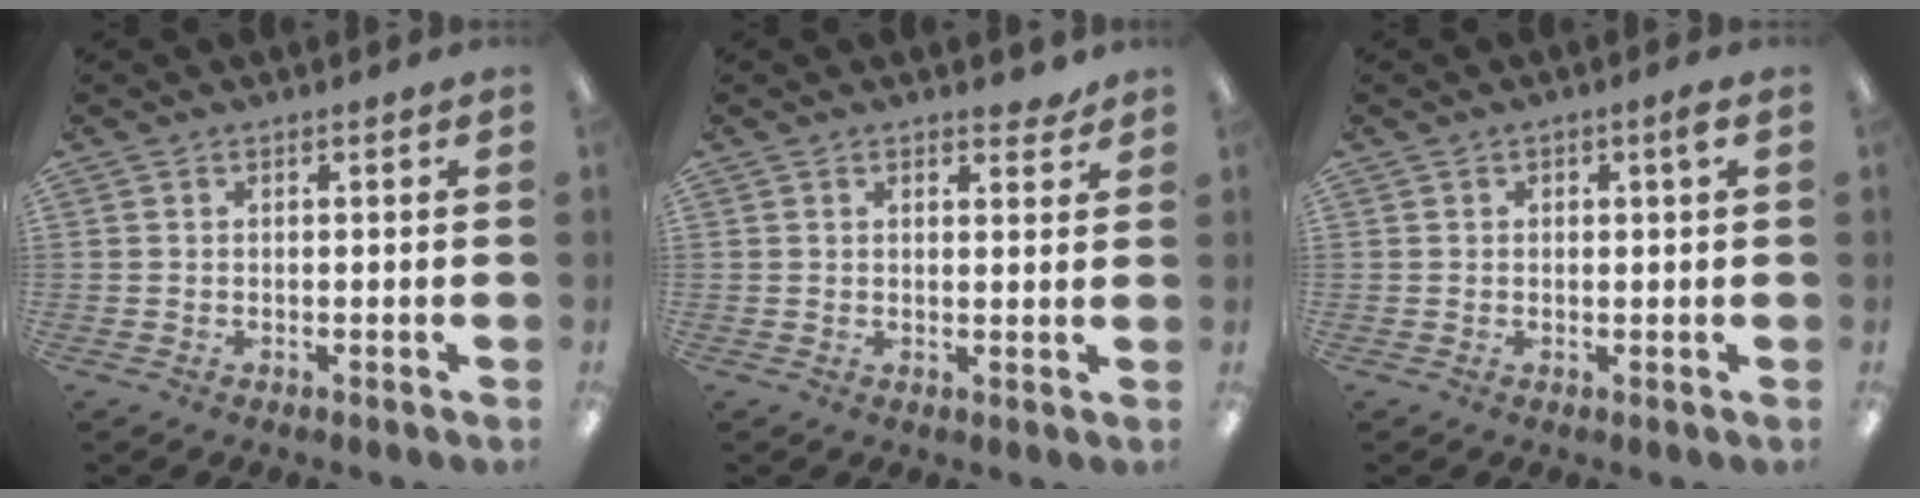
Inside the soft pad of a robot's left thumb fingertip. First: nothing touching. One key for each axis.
{"total": 2.4, "fx": 1.9, "fy": 1.0, "fz": 1.1, "tx": -0.008, "ty": -0.006, "tz": 0.032}
{"total": 1.4, "fx": 0.7, "fy": 0.5, "fz": 1.1, "tx": -0.020, "ty": 0.004, "tz": 0.011}